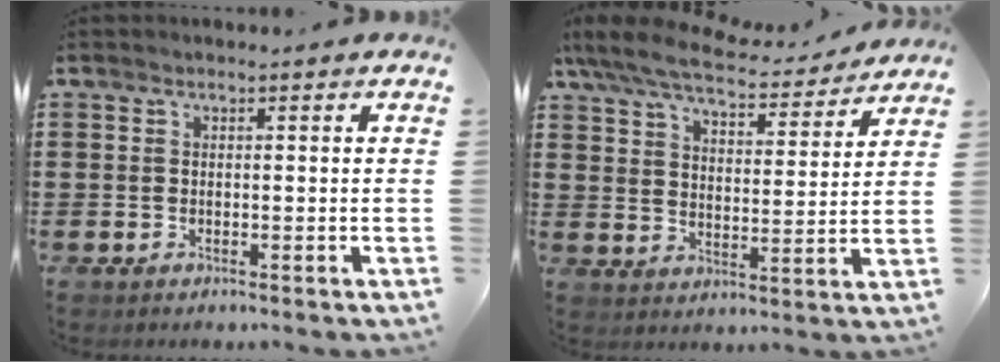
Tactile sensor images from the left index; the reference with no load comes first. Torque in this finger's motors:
{"motor_torque": [1.17, -0.97, 0.49, 0.19]}